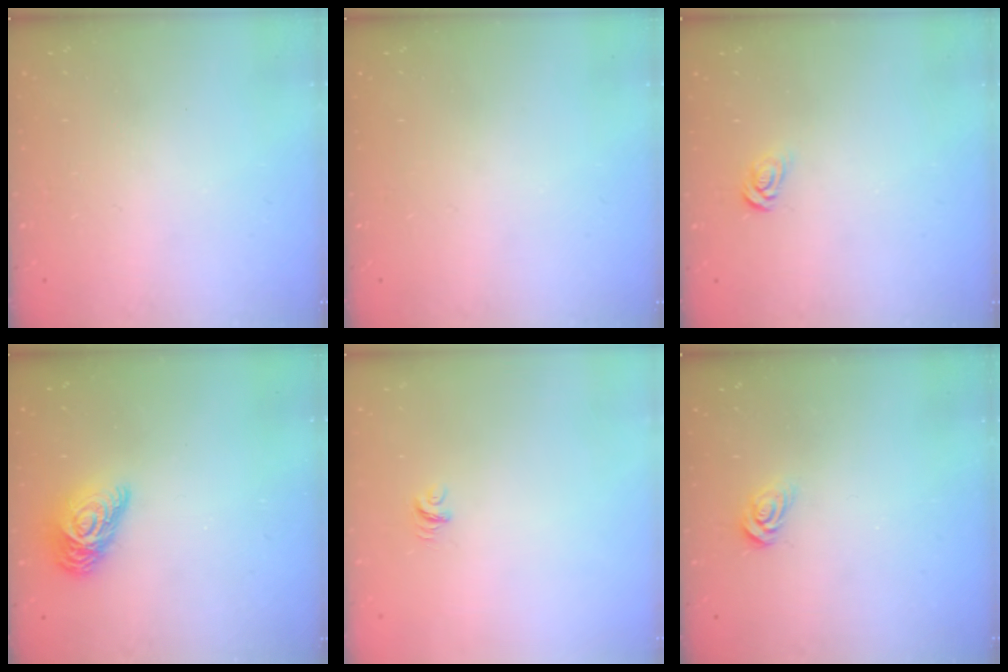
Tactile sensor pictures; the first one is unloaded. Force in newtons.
{"total": 0.0}
{"total": 3.8, "press": 3.7, "slide": 0.4}
{"total": 11.5, "press": 11.5, "slide": 0.4}
{"total": 3.5, "press": 3.5, "slide": 0.1}
{"total": 4.2, "press": 4.2, "slide": 0.4}